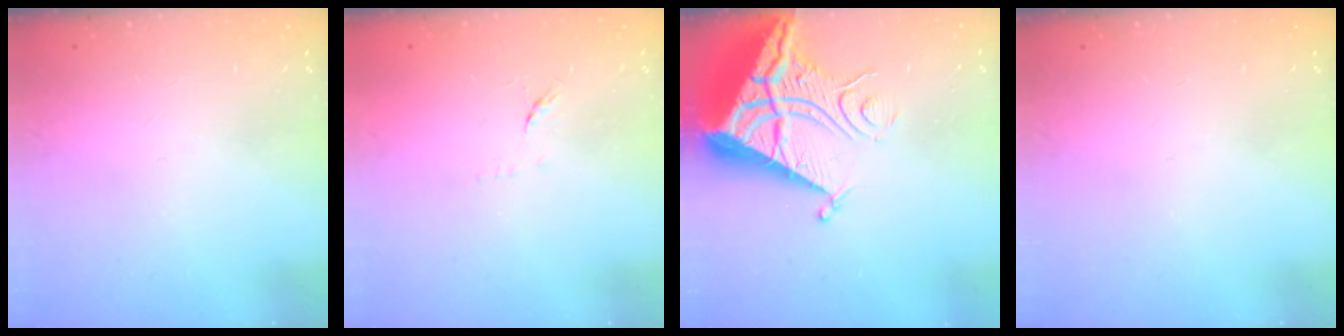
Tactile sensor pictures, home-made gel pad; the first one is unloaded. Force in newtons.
{"total": 6.2, "press": 6.1, "slide": 0.9}
{"total": 12.2, "press": 12.1, "slide": 1.3}
{"total": 0.0}